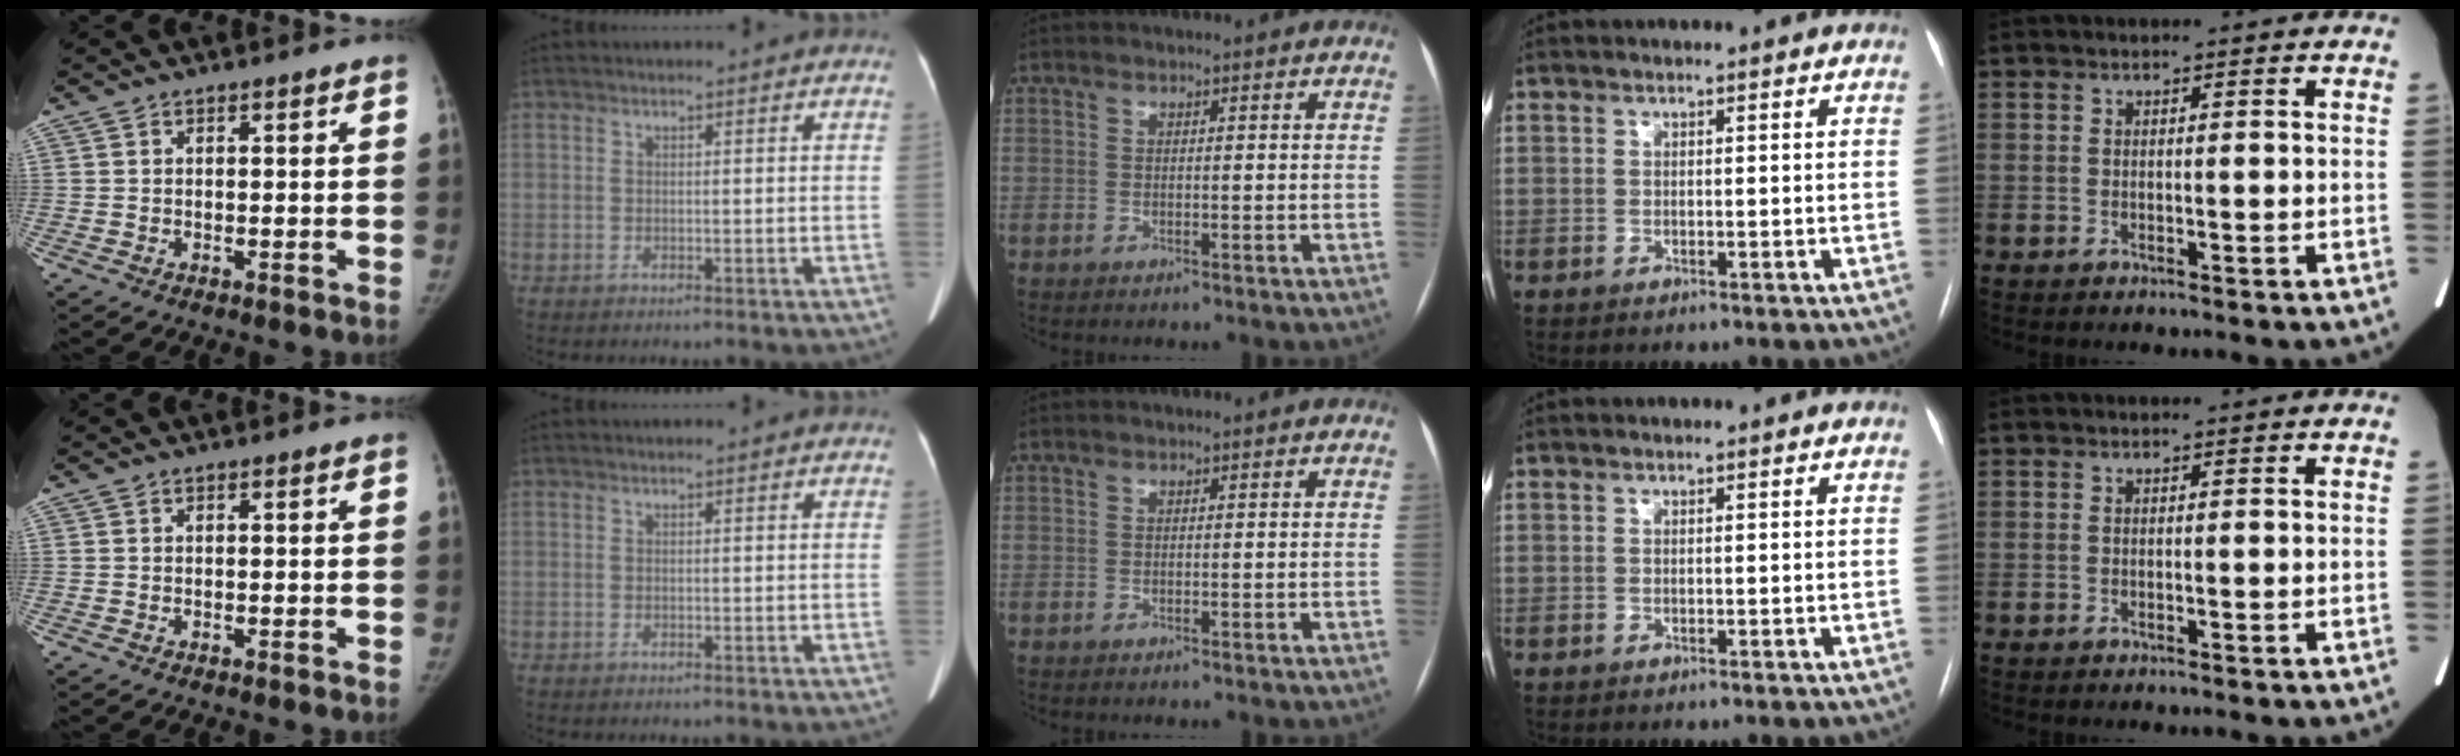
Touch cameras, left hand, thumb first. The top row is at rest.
{}